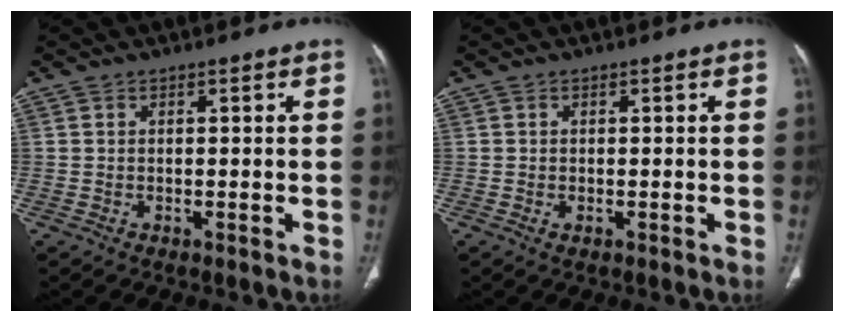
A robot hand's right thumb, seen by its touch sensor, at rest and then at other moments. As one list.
[{"total": 0.7, "force": [-0.2, 0.4, 0.6], "torque": [-0.011, 0.000, -0.002]}]